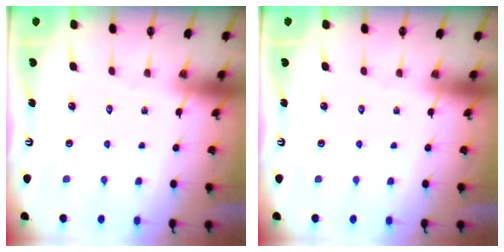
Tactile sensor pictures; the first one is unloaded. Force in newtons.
{"total": 0.0}